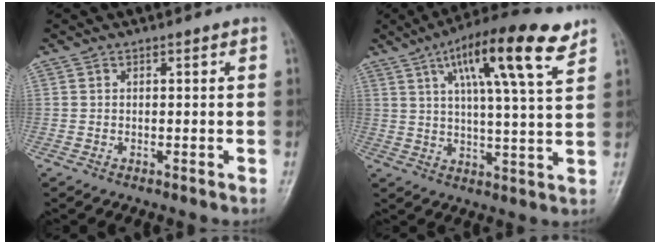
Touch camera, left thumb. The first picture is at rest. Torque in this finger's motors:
{"motor_torque": [0.55, 0.59, 1.71, -1.06, 0.16]}